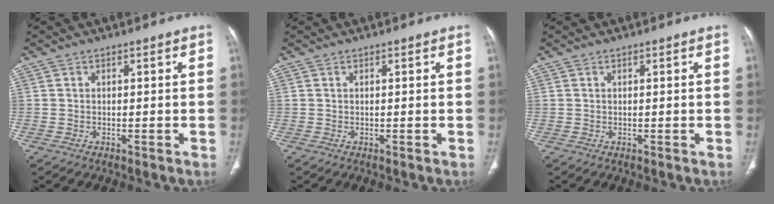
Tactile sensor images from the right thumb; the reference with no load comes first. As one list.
[{"total": 0.0}, {"total": 0.0}]